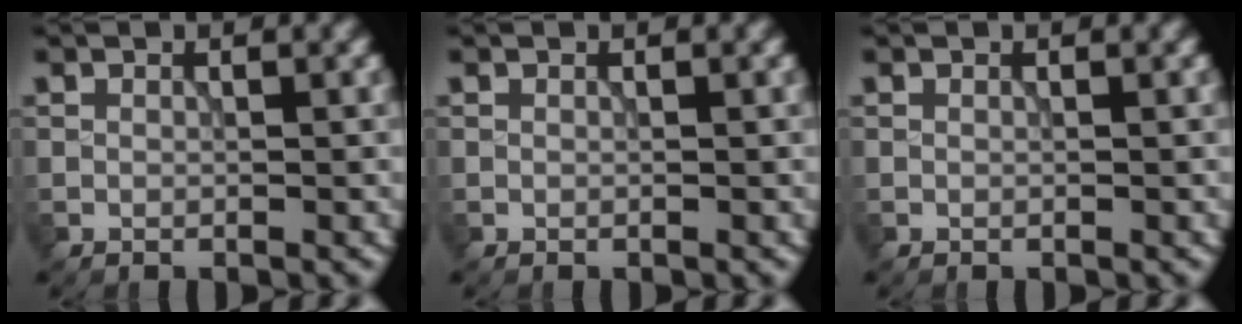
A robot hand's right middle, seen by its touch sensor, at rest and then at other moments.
{"total": 0.0}
{"total": 0.0}